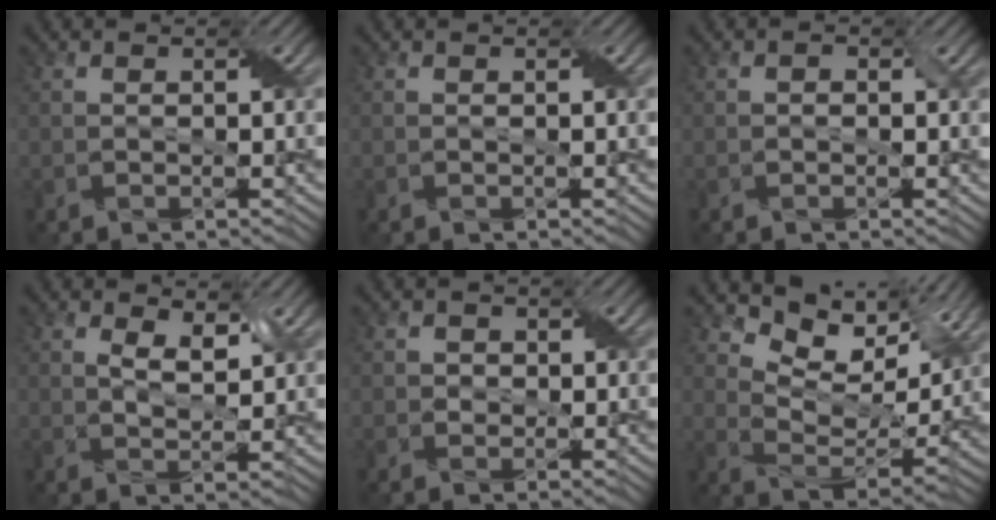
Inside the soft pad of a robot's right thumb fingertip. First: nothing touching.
{"total": 0.0}
{"total": 1.0, "force": [-0.1, 0.8, 0.6], "torque": [-0.008, 0.000, -0.005]}
{"total": 4.3, "force": [2.1, 2.1, 3.2], "torque": [-0.069, -0.005, 0.040]}
{"total": 1.6, "force": [0.3, 1.5, 0.4], "torque": [-0.011, -0.002, 0.000]}
{"total": 11.8, "force": [7.9, 5.5, 6.8], "torque": [-0.141, 0.001, 0.138]}